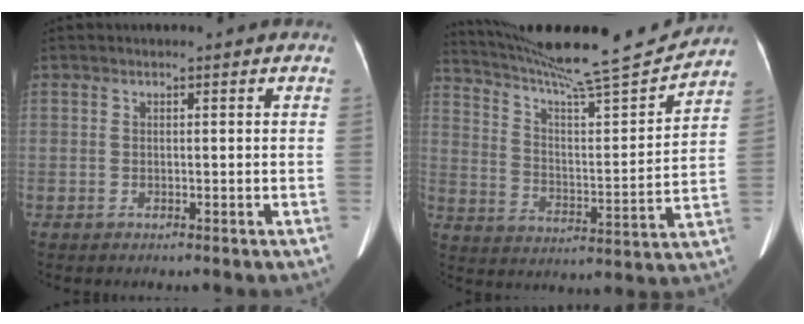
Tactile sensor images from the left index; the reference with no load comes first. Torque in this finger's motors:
{"motor_torque": [0.72, -1.42, 0.11, 0.08]}